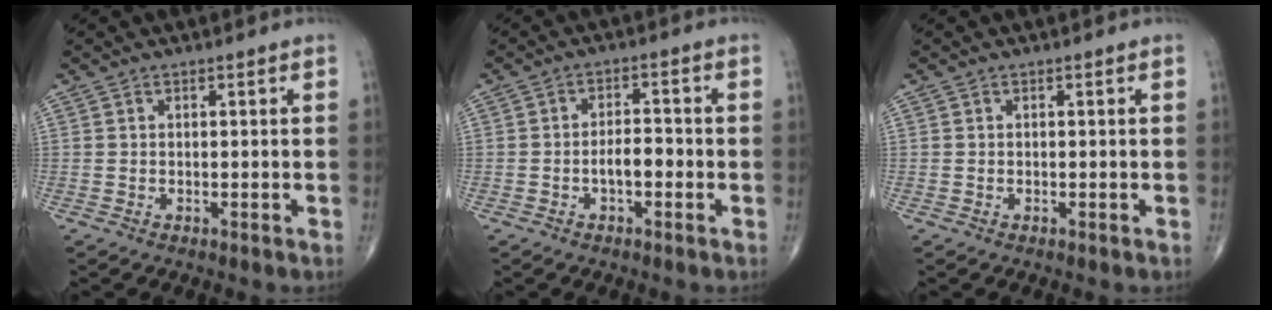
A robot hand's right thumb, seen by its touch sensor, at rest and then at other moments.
{"total": 4.1, "force": [-1.3, 2.0, 3.4], "torque": [-0.049, 0.018, -0.025]}
{"total": 0.0}